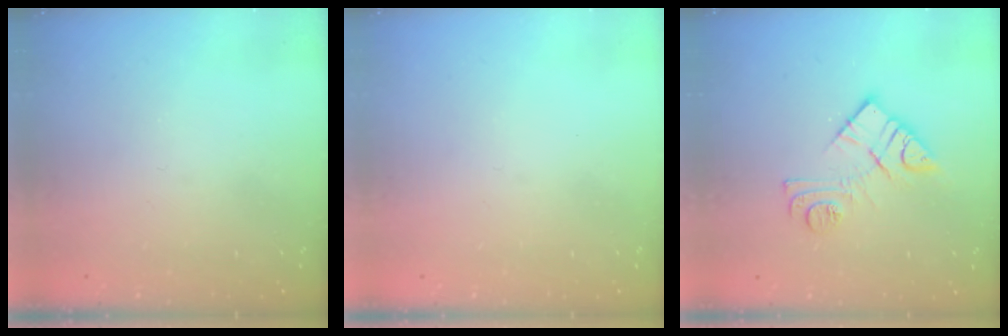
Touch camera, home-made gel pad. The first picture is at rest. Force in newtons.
{"total": 0.0}
{"total": 11.1, "press": 11.0, "slide": 0.8}